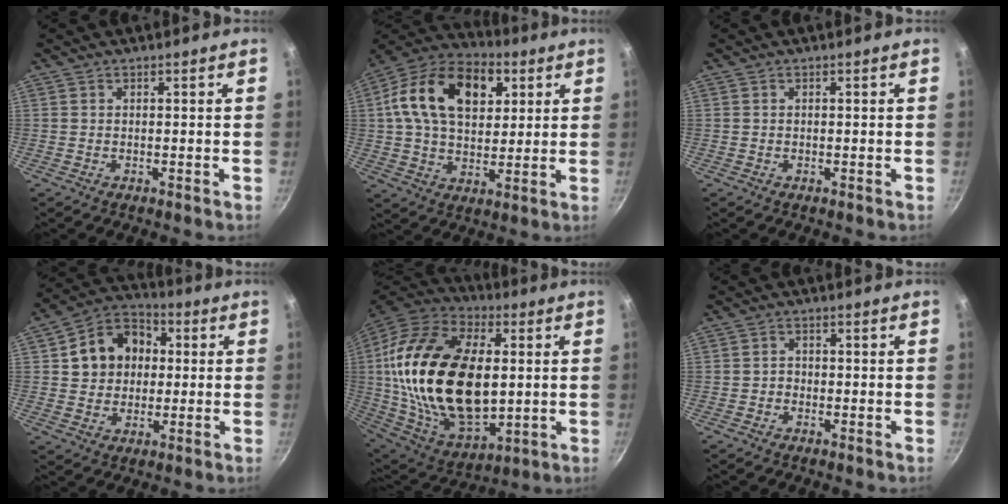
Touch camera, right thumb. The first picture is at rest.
{"total": 20.5, "force": [5.9, 13.3, 14.5], "torque": [-0.222, 0.007, 0.087]}
{"total": 0.0}
{"total": 13.1, "force": [2.0, 10.8, 7.0], "torque": [-0.088, 0.022, 0.020]}
{"total": 33.5, "force": [3.0, 19.5, 27.0], "torque": [-0.498, -0.005, 0.053]}
{"total": 1.4, "force": [-0.7, 1.2, 0.4], "torque": [0.001, 0.008, -0.011]}